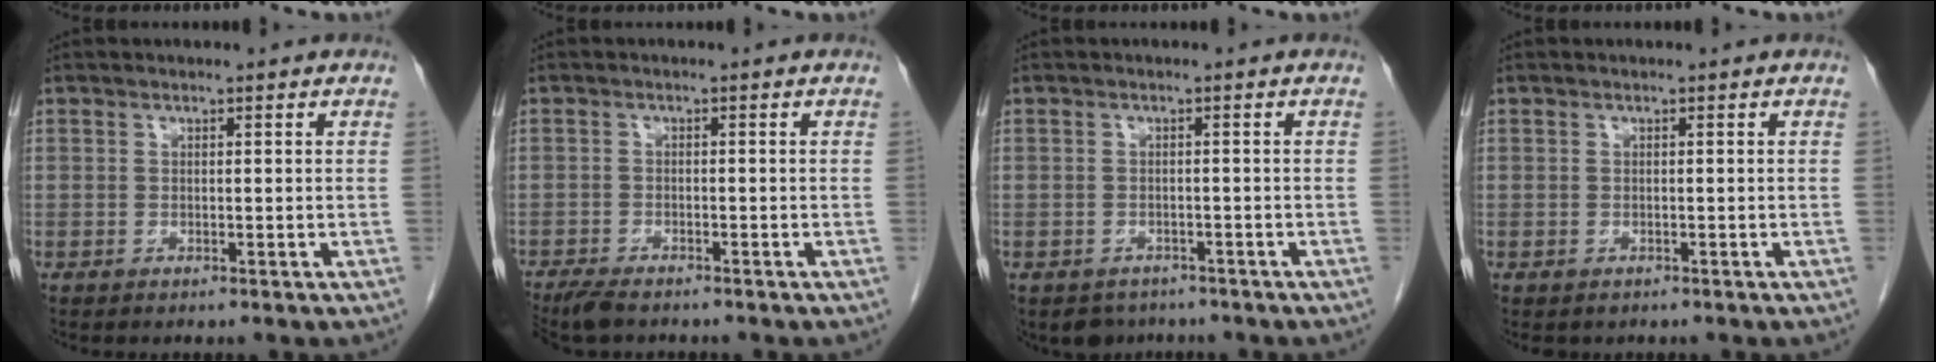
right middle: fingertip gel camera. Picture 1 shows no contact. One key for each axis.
{"total": 4.5, "fx": -3.8, "fy": 1.1, "fz": 2.1, "tx": -0.037, "ty": -0.011, "tz": -0.063}
{"total": 4.6, "fx": -3.6, "fy": 2.8, "fz": 0.3, "tx": 0.003, "ty": 0.003, "tz": -0.051}
{"total": 0.9, "fx": -0.6, "fy": 0.6, "fz": 0.1, "tx": -0.011, "ty": 0.002, "tz": -0.006}